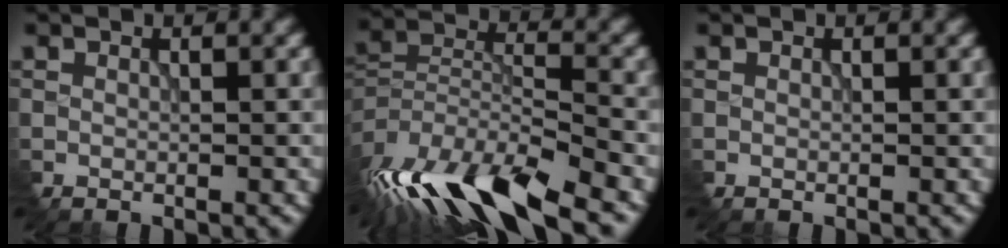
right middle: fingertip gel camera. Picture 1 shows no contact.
{"total": 12.7, "force": [-9.2, 3.5, 8.1], "torque": [-0.172, -0.009, -0.161]}
{"total": 0.0}